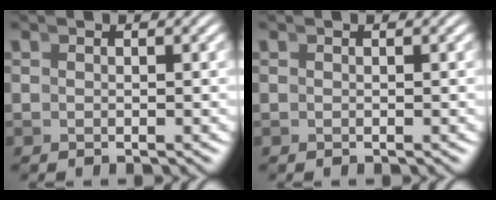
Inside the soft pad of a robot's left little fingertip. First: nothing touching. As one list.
[{"total": 0.0}]